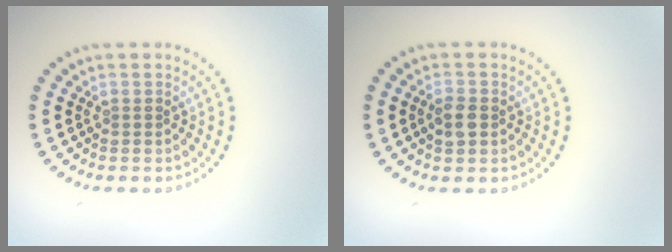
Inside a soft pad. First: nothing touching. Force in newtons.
{"total": 1.9, "press": 1.9, "slide": 0.3}